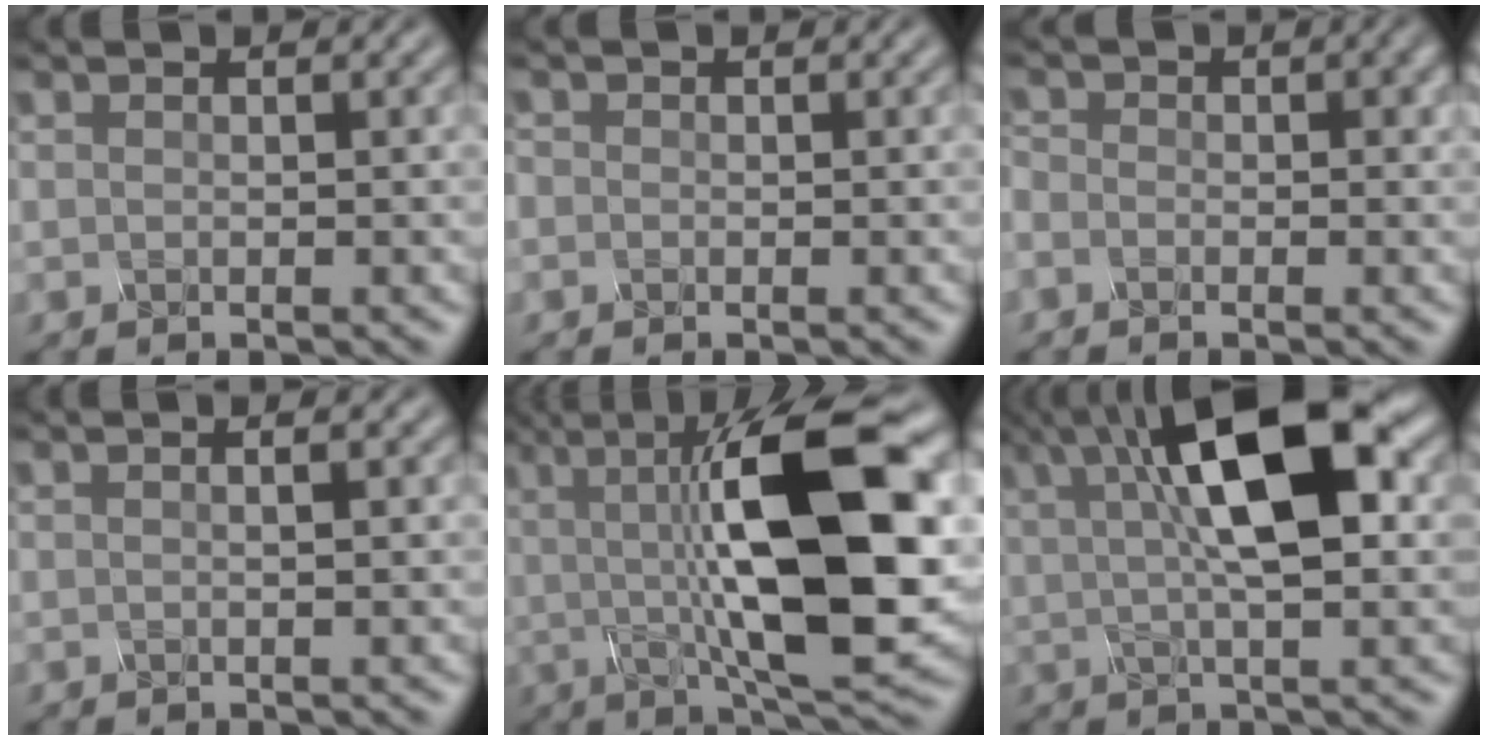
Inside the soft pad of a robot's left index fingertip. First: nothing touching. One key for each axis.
{"total": 0.6, "fx": -0.2, "fy": 0.6, "fz": 0.1, "tx": 0.002, "ty": -0.003, "tz": -0.005}
{"total": 2.1, "fx": -0.6, "fy": 1.6, "fz": 1.3, "tx": -0.025, "ty": 0.003, "tz": -0.019}
{"total": 1.4, "fx": 0.4, "fy": 0.5, "fz": 1.3, "tx": -0.011, "ty": 0.000, "tz": -0.003}
{"total": 15.0, "fx": 1.7, "fy": 4.7, "fz": 14.2, "tx": -0.208, "ty": 0.005, "tz": 0.017}
{"total": 10.8, "fx": 3.4, "fy": 3.3, "fz": 9.7, "tx": -0.151, "ty": 0.017, "tz": 0.049}